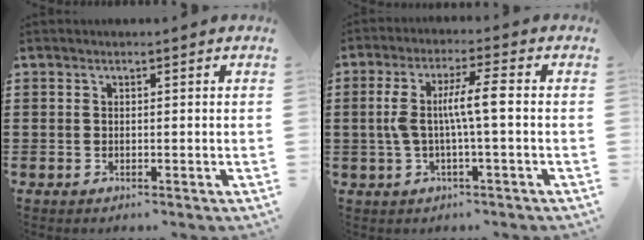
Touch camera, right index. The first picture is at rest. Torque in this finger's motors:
{"motor_torque": [1.14, -0.47, 0.56, 0.18]}